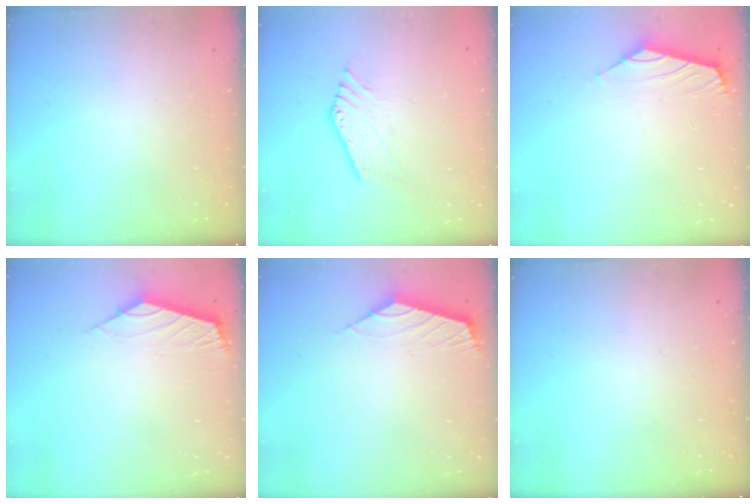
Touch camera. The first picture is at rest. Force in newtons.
{"total": 2.7, "press": 2.6, "slide": 0.5}
{"total": 0.7, "press": 0.6, "slide": 0.2}
{"total": 2.6, "press": 2.5, "slide": 0.6}
{"total": 2.5, "press": 2.4, "slide": 0.7}
{"total": 0.0}